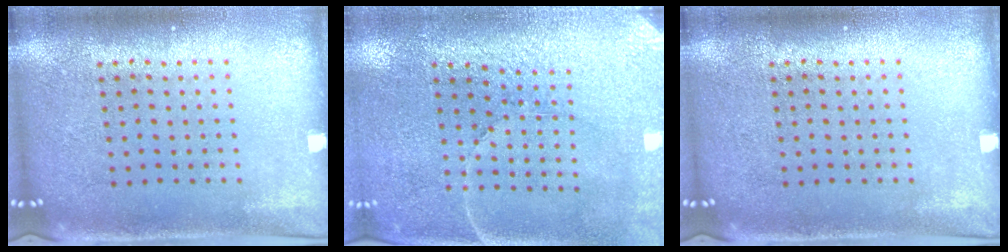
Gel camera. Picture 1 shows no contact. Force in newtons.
{"total": 3.1, "press": 3.1, "slide": 0.6}
{"total": 0.0}